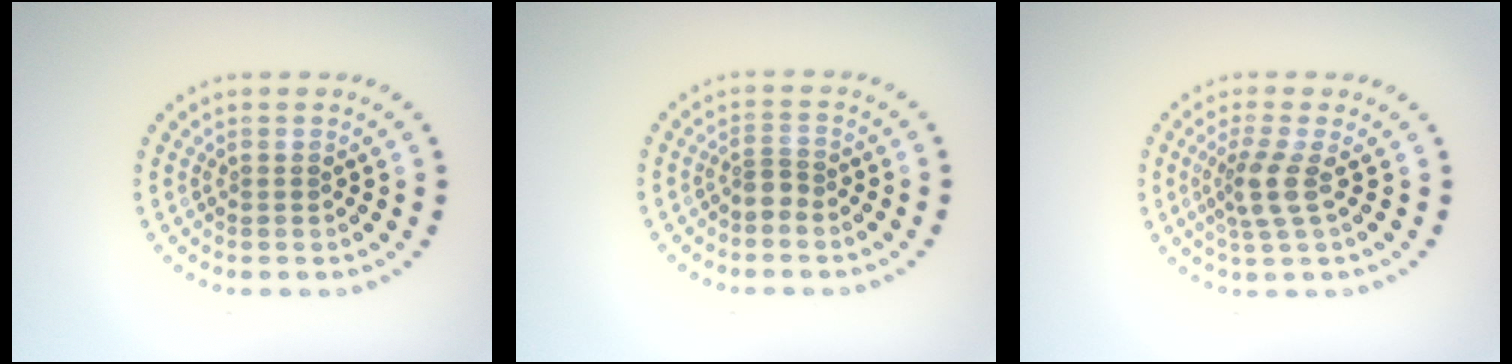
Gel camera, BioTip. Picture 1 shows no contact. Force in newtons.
{"total": 1.2, "press": 0.8, "slide": 0.9}
{"total": 2.7, "press": 2.0, "slide": 1.8}